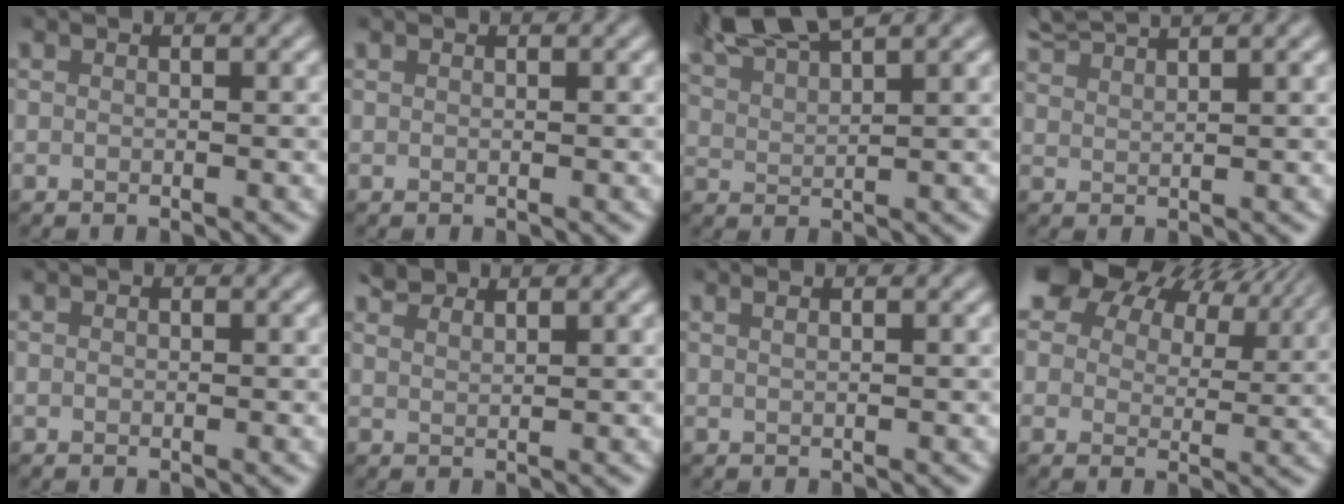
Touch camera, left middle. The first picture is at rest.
{"total": 0.0}
{"total": 6.1, "force": [5.0, 1.2, 3.2], "torque": [-0.054, 0.018, 0.088]}
{"total": 3.7, "force": [3.5, 0.4, 1.3], "torque": [-0.015, 0.015, 0.064]}
{"total": 0.0}
{"total": 2.0, "force": [1.9, 0.3, 0.5], "torque": [-0.006, 0.006, 0.034]}
{"total": 1.4, "force": [0.9, 0.6, 0.8], "torque": [-0.002, -0.003, 0.003]}
{"total": 13.6, "force": [8.7, 7.8, 7.0], "torque": [-0.135, 0.043, 0.132]}